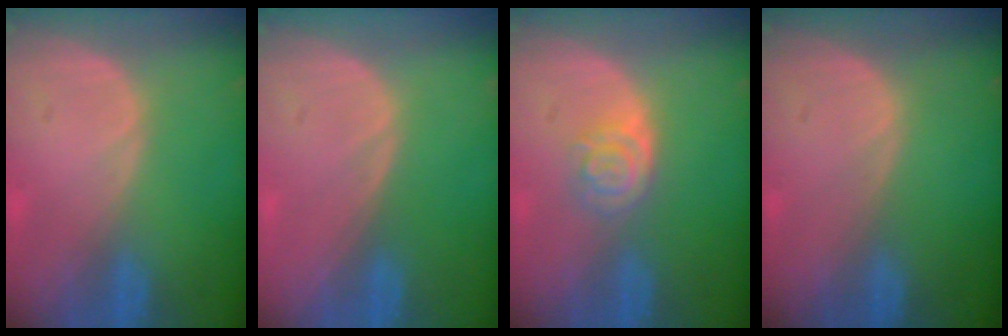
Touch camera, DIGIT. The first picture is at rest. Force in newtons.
{"total": 0.0}
{"total": 4.1, "press": 3.6, "slide": 1.9}
{"total": 0.0}